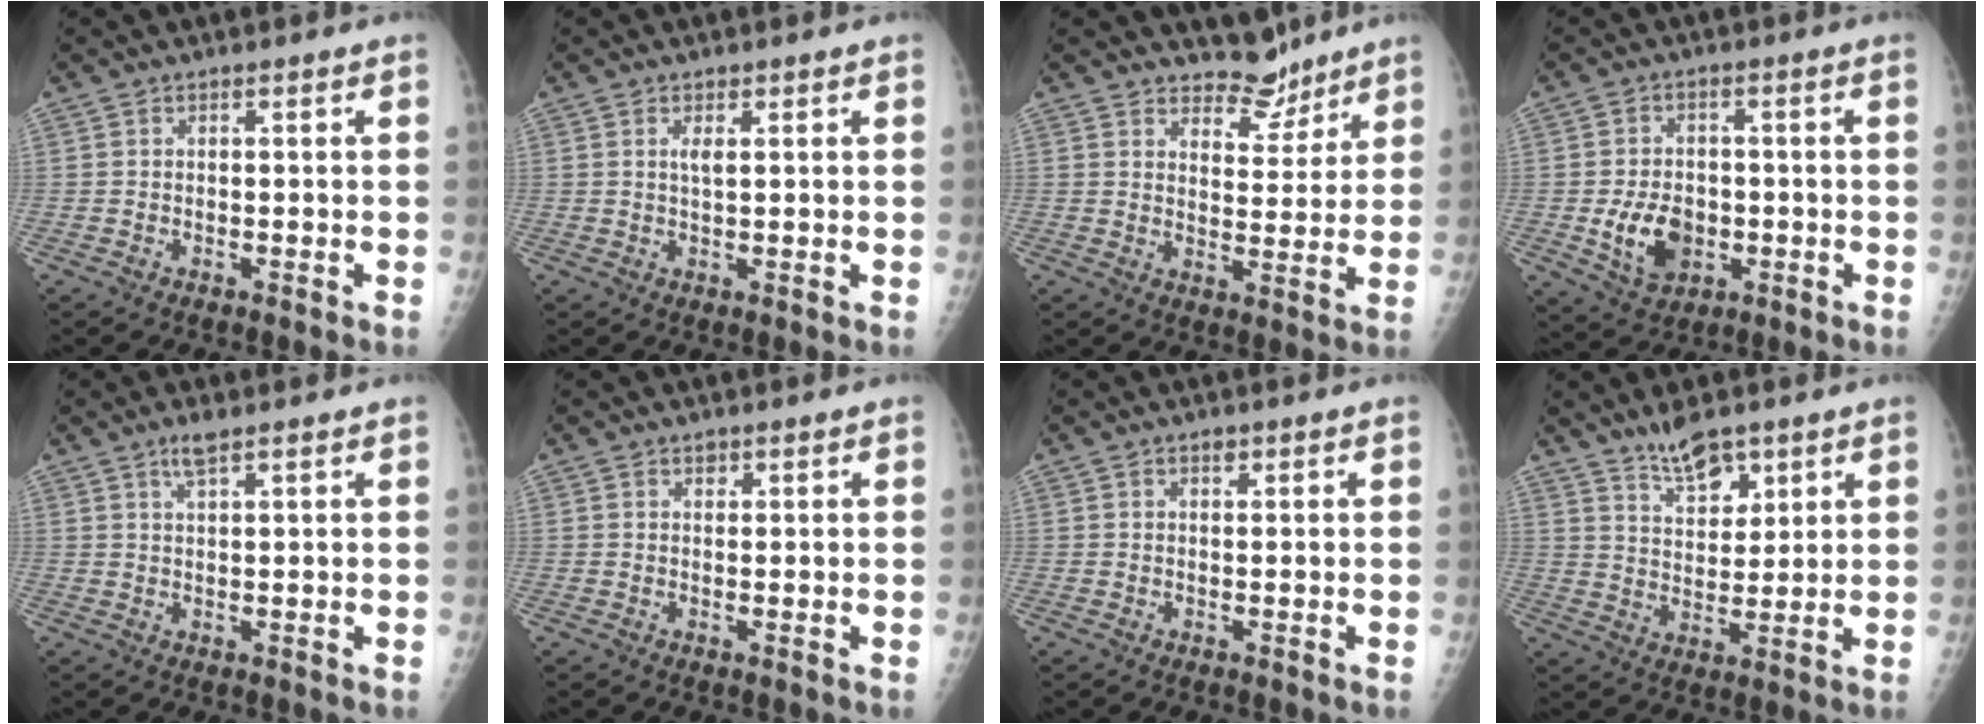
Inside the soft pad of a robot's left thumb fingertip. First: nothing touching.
{"total": 1.9, "force": [0.9, 0.8, 1.5], "torque": [-0.025, -0.003, 0.015]}
{"total": 6.7, "force": [5.9, 2.9, 0.9], "torque": [0.014, -0.050, 0.096]}
{"total": 8.5, "force": [-1.6, 6.2, 5.6], "torque": [-0.073, -0.001, -0.018]}
{"total": 3.2, "force": [2.2, 0.9, 2.1], "torque": [-0.036, -0.008, 0.041]}
{"total": 1.3, "force": [0.9, 0.9, 0.4], "torque": [0.003, -0.005, 0.012]}
{"total": 1.3, "force": [0.8, 0.7, 0.7], "torque": [-0.004, -0.003, 0.011]}
{"total": 7.9, "force": [5.8, 3.4, 4.2], "torque": [-0.045, -0.041, 0.102]}